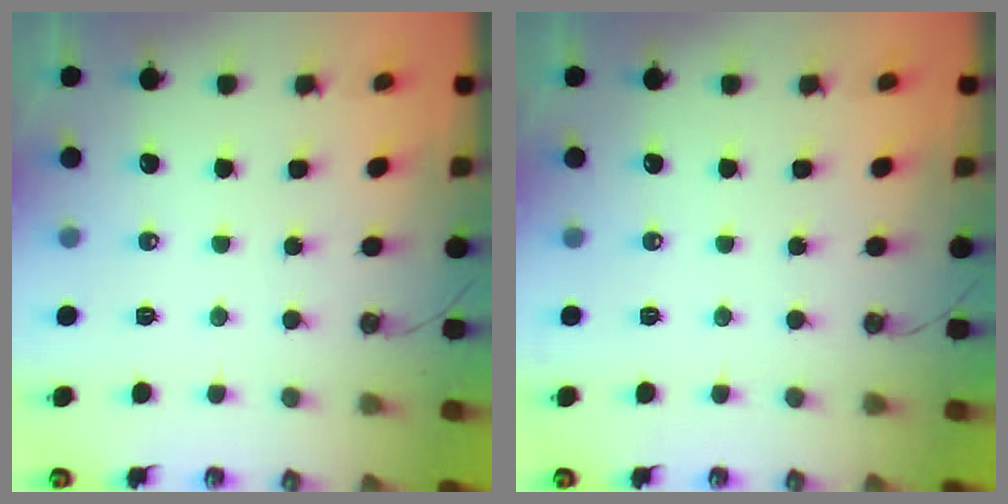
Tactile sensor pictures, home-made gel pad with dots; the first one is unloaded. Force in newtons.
{"total": 0.0}